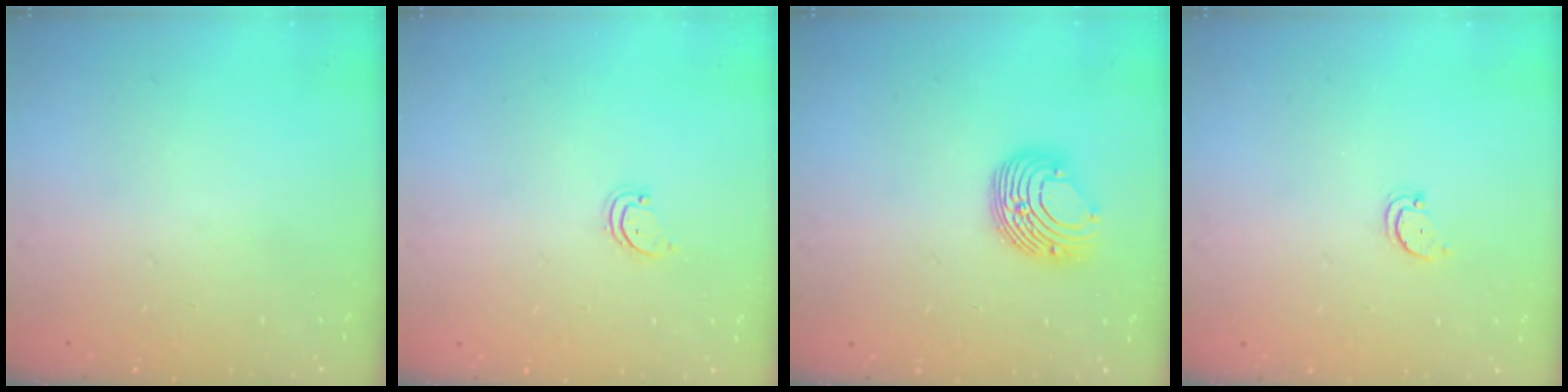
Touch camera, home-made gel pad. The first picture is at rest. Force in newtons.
{"total": 1.9, "press": 1.9, "slide": 0.2}
{"total": 10.6, "press": 10.6, "slide": 0.3}
{"total": 2.5, "press": 2.4, "slide": 0.5}